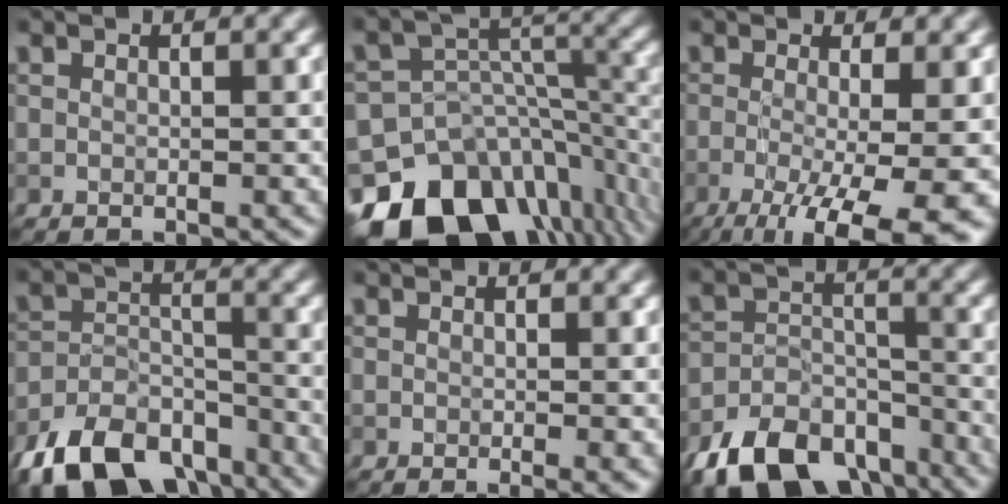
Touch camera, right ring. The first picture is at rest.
{"total": 14.7, "force": [-9.5, 8.9, 6.7], "torque": [-0.140, 0.007, -0.149]}
{"total": 10.1, "force": [-3.5, 3.1, 9.0], "torque": [-0.131, -0.017, -0.047]}
{"total": 9.5, "force": [-6.8, 4.9, 4.6], "torque": [-0.077, -0.012, -0.122]}
{"total": 1.4, "force": [-0.3, 0.3, 1.4], "torque": [-0.016, -0.007, -0.005]}
{"total": 9.5, "force": [-6.6, 5.2, 4.5], "torque": [-0.076, -0.017, -0.114]}